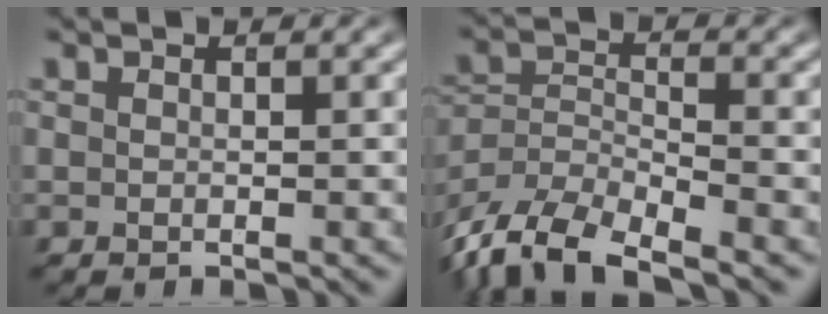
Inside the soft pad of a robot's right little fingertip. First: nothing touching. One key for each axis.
{"total": 9.8, "fx": -5.7, "fy": 6.0, "fz": 5.1, "tx": -0.113, "ty": -0.039, "tz": -0.084}